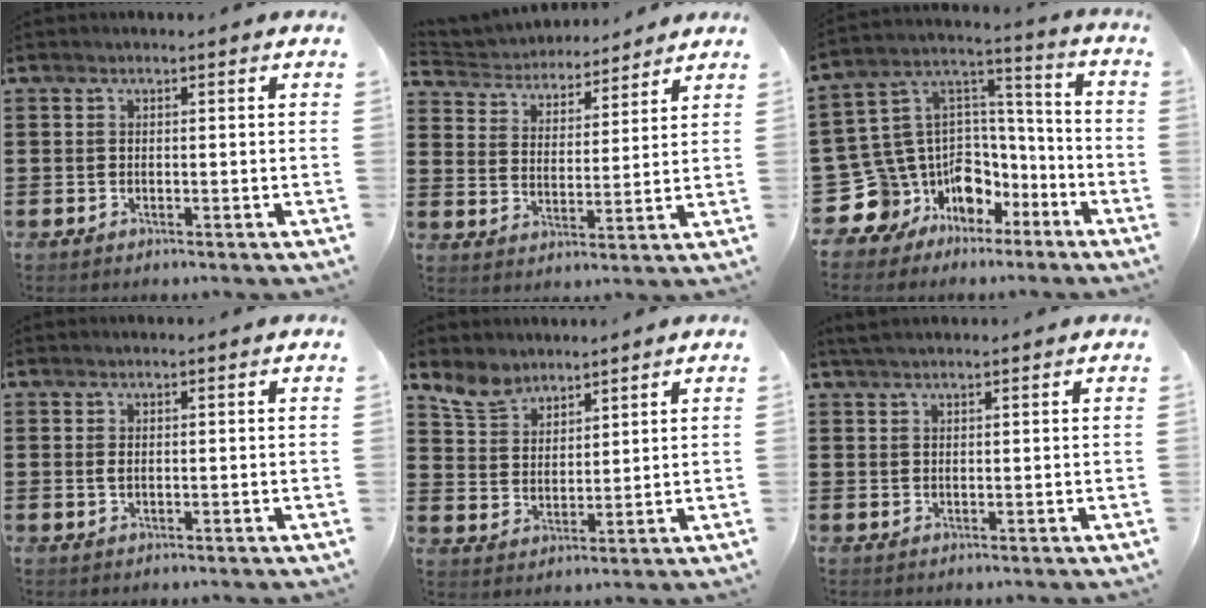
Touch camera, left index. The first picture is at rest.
{"total": 4.2, "force": [4.1, 0.8, -0.2], "torque": [-0.023, -0.028, 0.068]}
{"total": 11.4, "force": [-6.2, 9.3, 2.0], "torque": [-0.090, -0.018, -0.094]}
{"total": 0.9, "force": [0.2, 0.3, 0.8], "torque": [-0.017, 0.003, 0.002]}
{"total": 5.8, "force": [5.0, 2.7, 1.1], "torque": [-0.046, -0.010, 0.095]}
{"total": 1.6, "force": [1.4, 0.1, 0.7], "torque": [-0.015, 0.000, 0.027]}